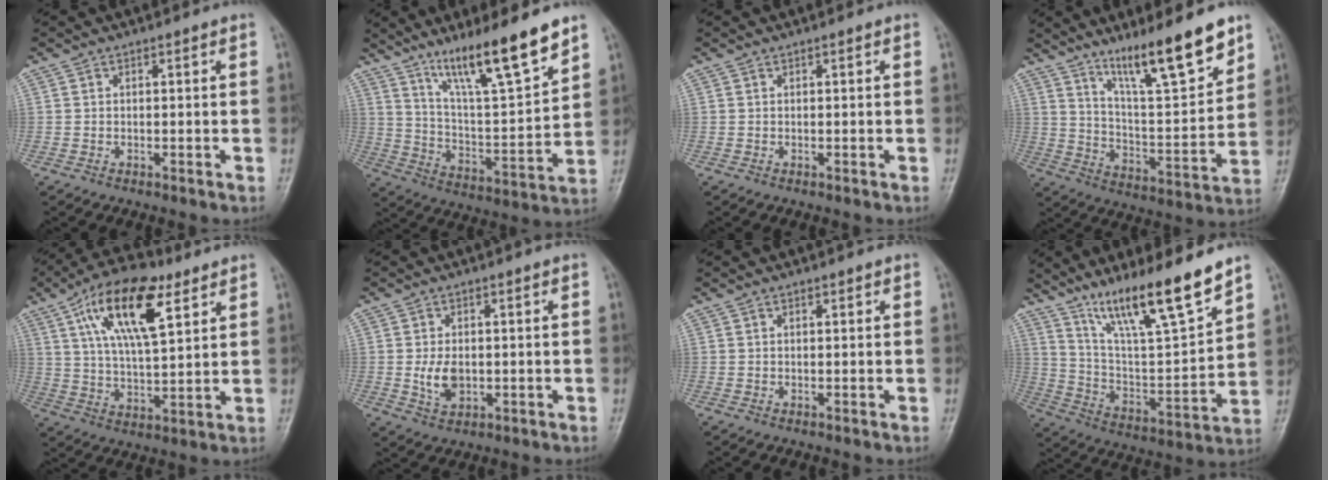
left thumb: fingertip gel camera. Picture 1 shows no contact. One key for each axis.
{"total": 16.8, "fx": 11.8, "fy": 2.4, "fz": 11.7, "tx": -0.181, "ty": -0.070, "tz": 0.212}
{"total": 0.0}
{"total": 16.5, "fx": 11.6, "fy": 2.9, "fz": 11.4, "tx": -0.162, "ty": -0.075, "tz": 0.202}
{"total": 16.5, "fx": 7.6, "fy": 6.7, "fz": 13.0, "tx": -0.208, "ty": -0.014, "tz": 0.132}
{"total": 5.1, "fx": -0.3, "fy": 3.3, "fz": 3.8, "tx": -0.064, "ty": -0.005, "tz": 0.001}
{"total": 0.5, "fx": 0.3, "fy": 0.3, "fz": 0.4, "tx": -0.005, "ty": 0.000, "tz": 0.003}
{"total": 18.2, "fx": 13.2, "fy": 2.5, "fz": 12.3, "tx": -0.185, "ty": -0.074, "tz": 0.238}